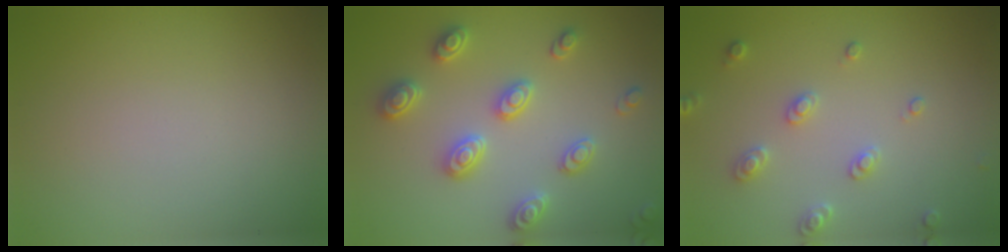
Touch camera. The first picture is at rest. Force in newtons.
{"total": 3.5, "press": 3.5, "slide": 0.5}
{"total": 2.5, "press": 2.4, "slide": 0.7}